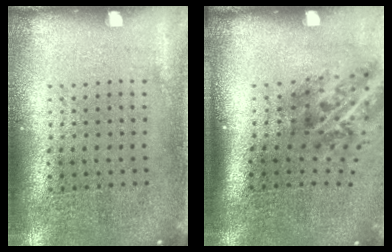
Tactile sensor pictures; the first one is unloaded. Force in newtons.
{"total": 2.0, "press": 1.2, "slide": 1.6}